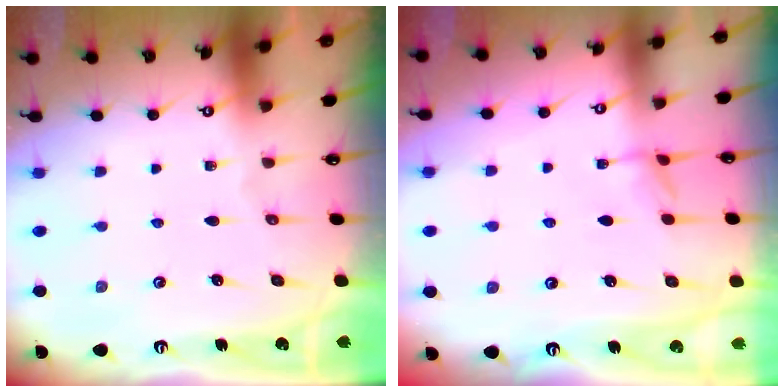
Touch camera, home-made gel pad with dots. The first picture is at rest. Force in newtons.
{"total": 2.7, "press": 2.7, "slide": 0.5}